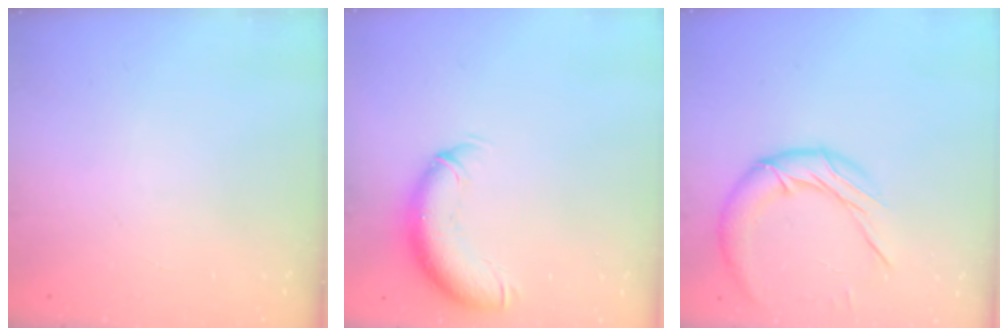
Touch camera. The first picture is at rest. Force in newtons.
{"total": 11.5, "press": 11.3, "slide": 2.3}
{"total": 13.7, "press": 13.6, "slide": 1.4}